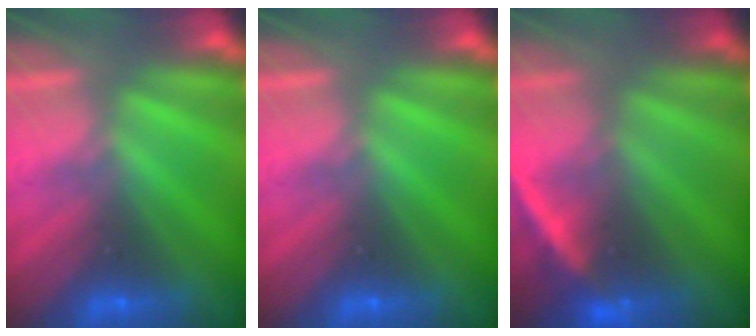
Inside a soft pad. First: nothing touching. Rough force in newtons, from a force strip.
{"total": 0.0}
{"total": 2.2}